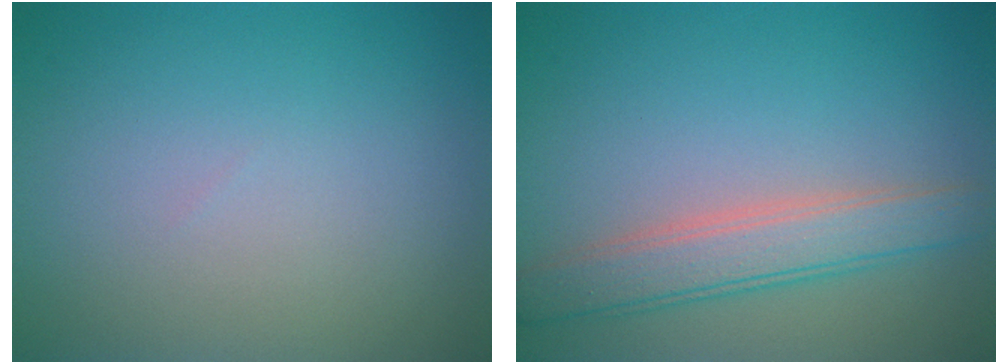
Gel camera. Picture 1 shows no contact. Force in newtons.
{"total": 4.0, "press": 4.0, "slide": 0.3}